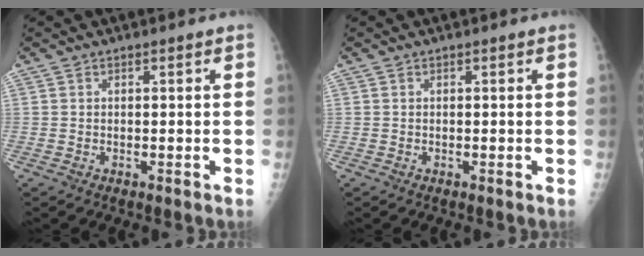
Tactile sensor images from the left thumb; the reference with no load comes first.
{"total": 0.0}